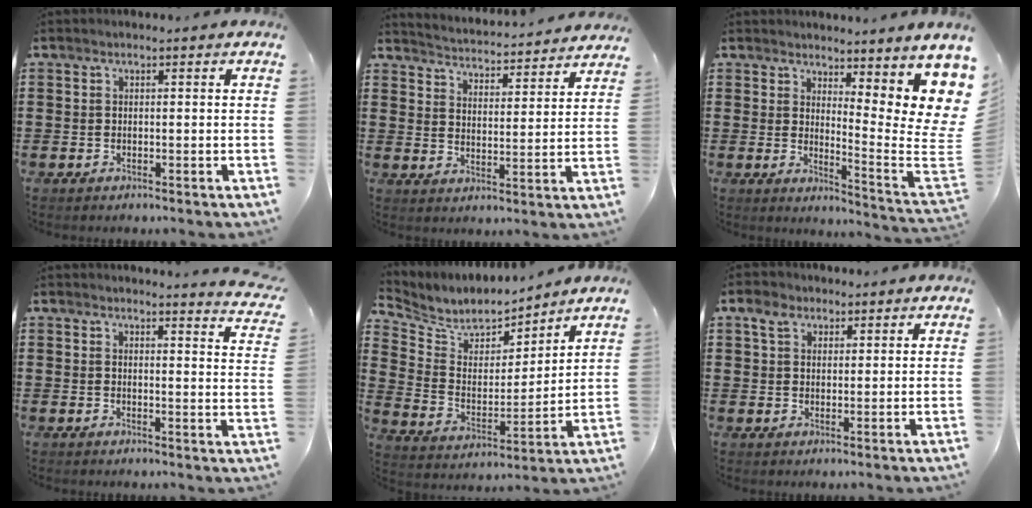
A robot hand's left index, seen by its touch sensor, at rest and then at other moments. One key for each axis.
{"total": 3.5, "fx": 3.4, "fy": -0.5, "fz": -0.6, "tx": -0.012, "ty": -0.037, "tz": 0.053}
{"total": 7.1, "fx": 5.2, "fy": 1.0, "fz": 4.7, "tx": -0.077, "ty": -0.059, "tz": 0.091}
{"total": 3.0, "fx": 2.9, "fy": -0.6, "fz": 0.5, "tx": -0.015, "ty": -0.019, "tz": 0.049}
{"total": 5.6, "fx": 5.0, "fy": 2.5, "fz": 0.5, "tx": -0.050, "ty": -0.037, "tz": 0.082}
{"total": 3.5, "fx": 2.3, "fy": 2.4, "fz": 1.1, "tx": -0.025, "ty": 0.010, "tz": 0.039}